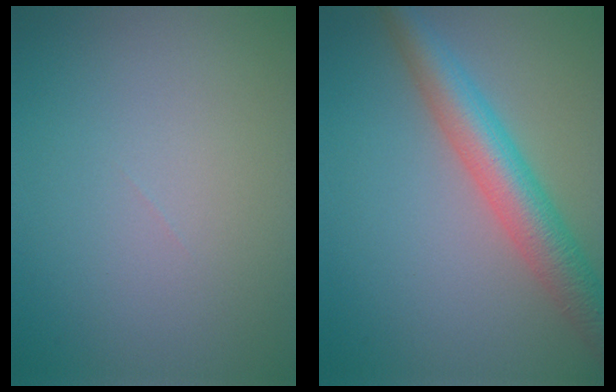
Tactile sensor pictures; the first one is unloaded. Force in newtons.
{"total": 5.9, "press": 5.9, "slide": 0.2}